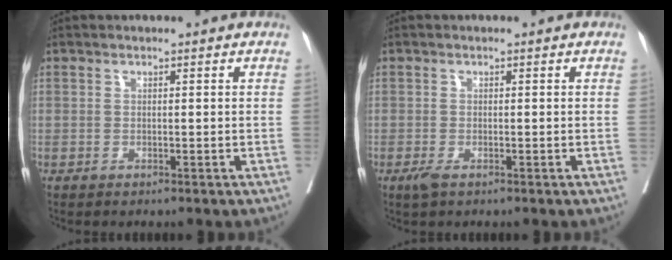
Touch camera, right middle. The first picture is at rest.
{"total": 1.4, "force": [-0.9, 0.4, 1.1], "torque": [-0.026, -0.005, -0.015]}